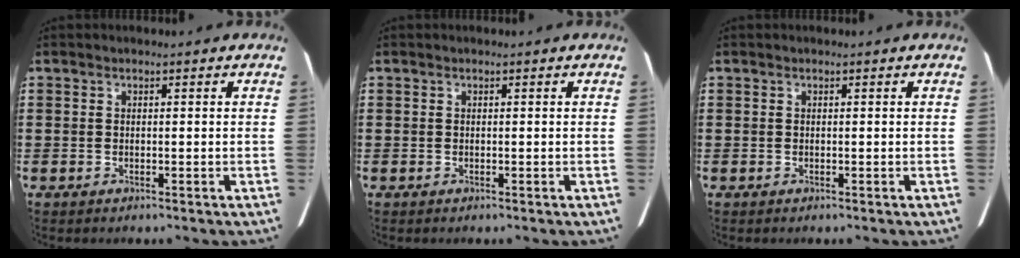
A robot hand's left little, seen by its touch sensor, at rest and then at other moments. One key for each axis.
{"total": 0.0}
{"total": 0.0}